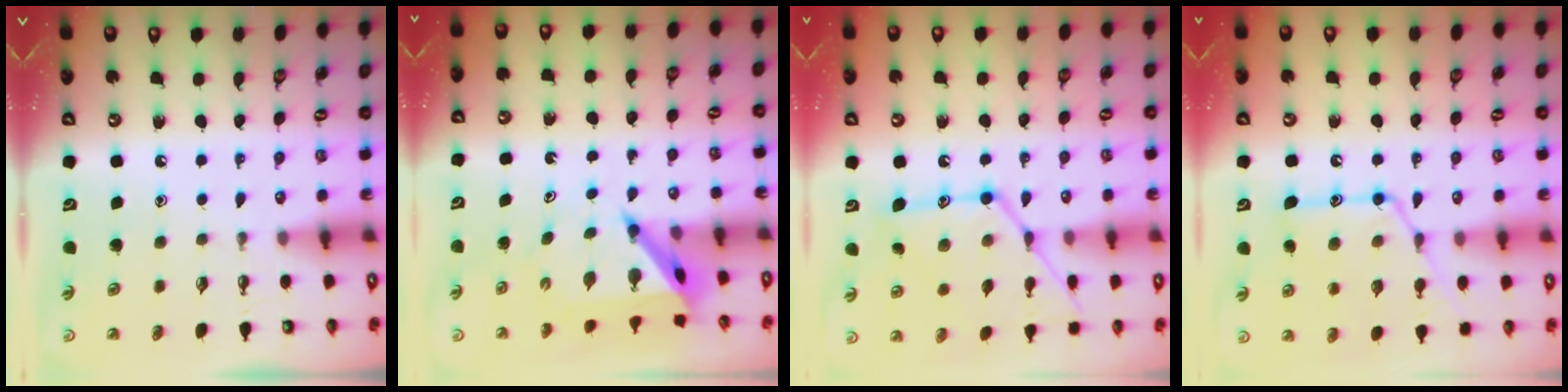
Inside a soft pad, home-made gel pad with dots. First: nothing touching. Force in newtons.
{"total": 7.1, "press": 7.1, "slide": 0.7}
{"total": 16.1, "press": 16.1, "slide": 1.1}
{"total": 15.9, "press": 15.9, "slide": 1.4}